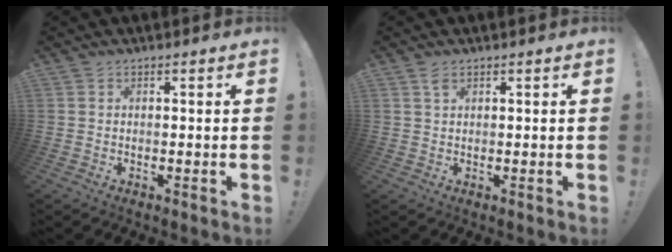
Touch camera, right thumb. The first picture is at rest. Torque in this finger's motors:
{"motor_torque": [-0.15, 0.02, 0.11, 0.28, 0.02]}